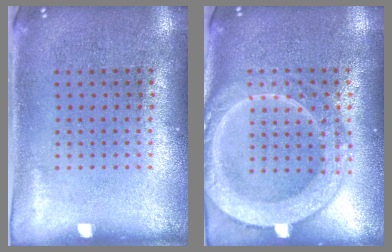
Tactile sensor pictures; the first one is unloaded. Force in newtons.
{"total": 4.0, "press": 4.0, "slide": 0.4}